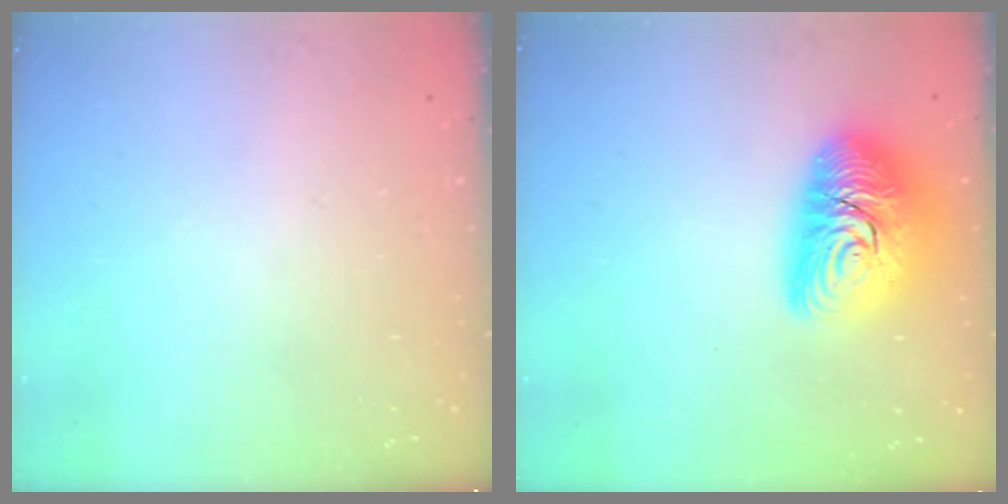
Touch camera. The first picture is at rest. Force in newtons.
{"total": 17.9, "press": 17.8, "slide": 1.4}